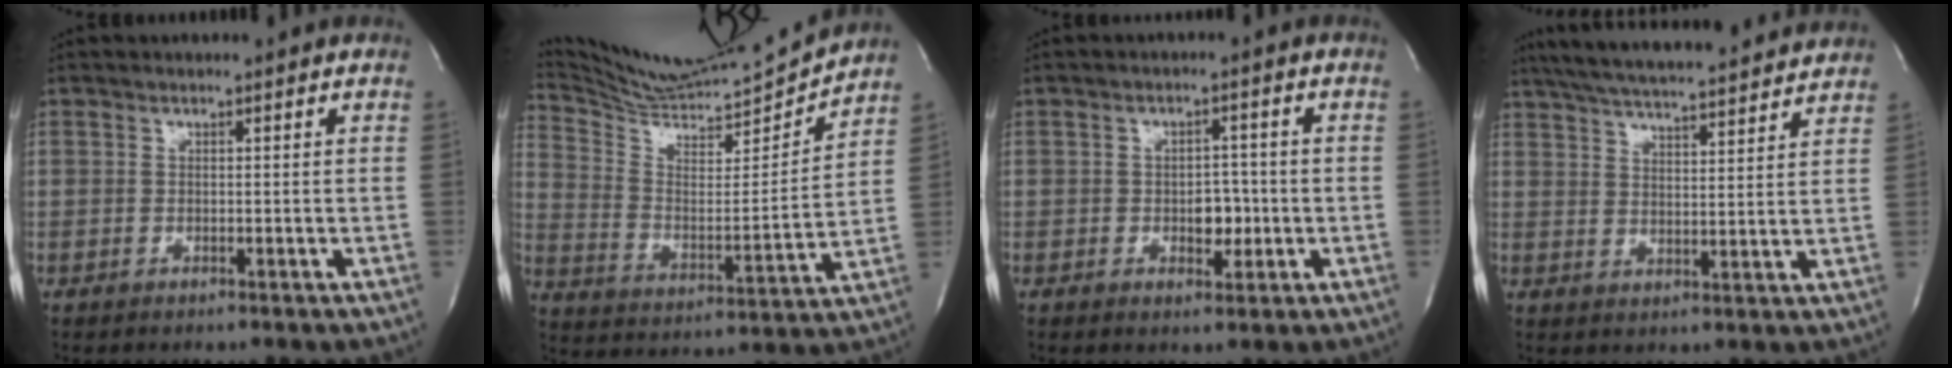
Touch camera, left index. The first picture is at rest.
{"total": 17.0, "force": [16.6, -0.8, 3.5], "torque": [-0.081, -0.040, 0.274]}
{"total": 3.6, "force": [-0.8, 2.2, 2.8], "torque": [-0.034, 0.004, -0.006]}
{"total": 19.7, "force": [17.8, 1.9, 8.1], "torque": [-0.143, 0.030, 0.252]}